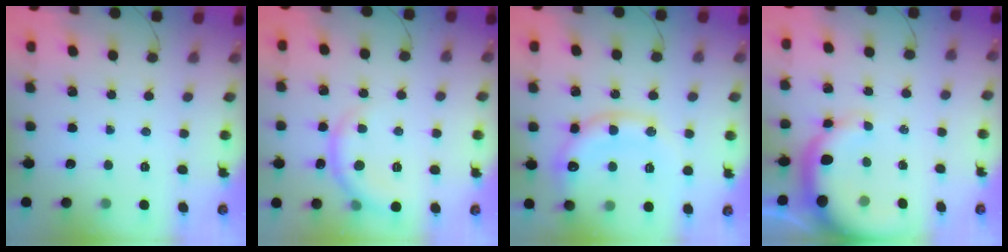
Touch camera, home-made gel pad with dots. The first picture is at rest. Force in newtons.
{"total": 6.7, "press": 6.7, "slide": 0.9}
{"total": 16.5, "press": 16.4, "slide": 2.1}
{"total": 8.9, "press": 8.5, "slide": 2.6}